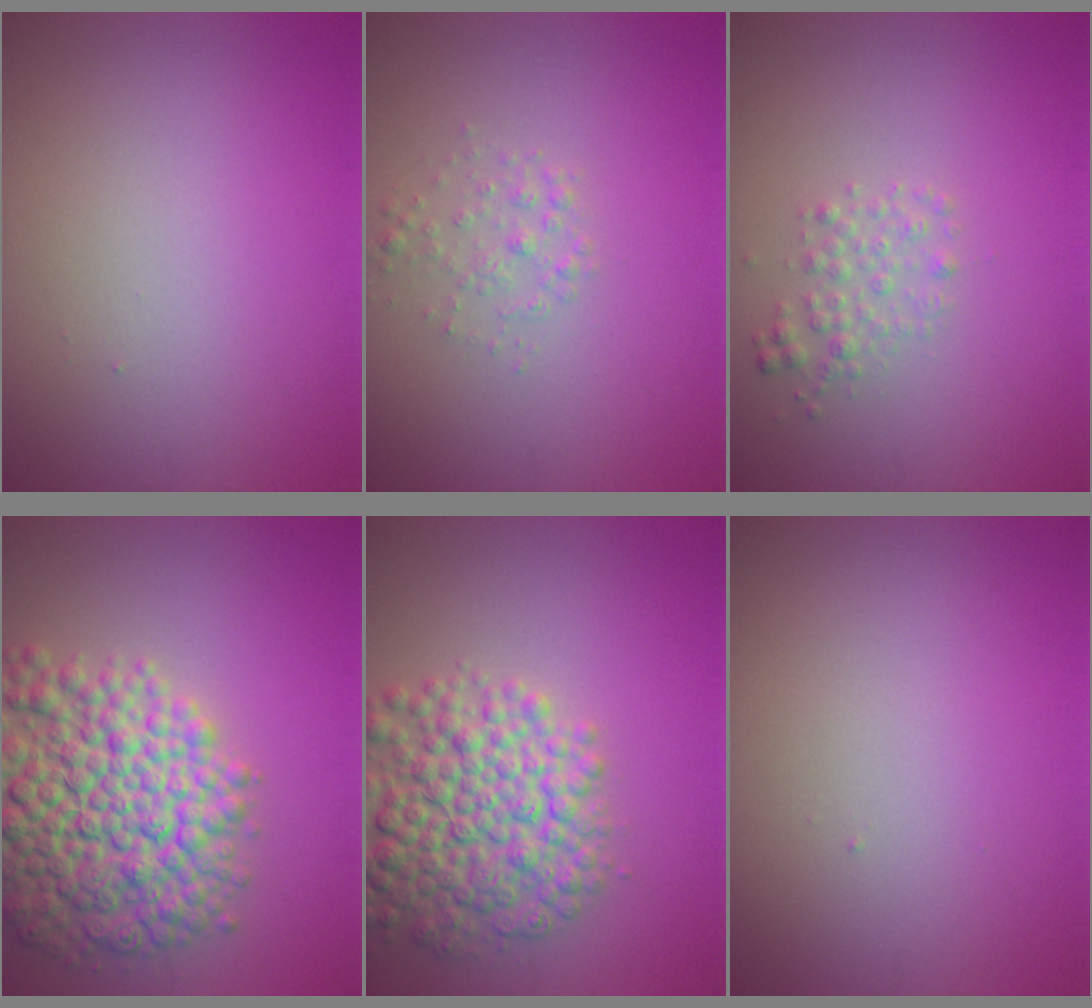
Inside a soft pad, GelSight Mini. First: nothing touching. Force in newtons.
{"total": 1.4, "press": 1.4, "slide": 0.0}
{"total": 1.6, "press": 1.6, "slide": 0.0}
{"total": 10.4, "press": 10.4, "slide": 0.4}
{"total": 7.5, "press": 7.5, "slide": 0.3}
{"total": 0.0}